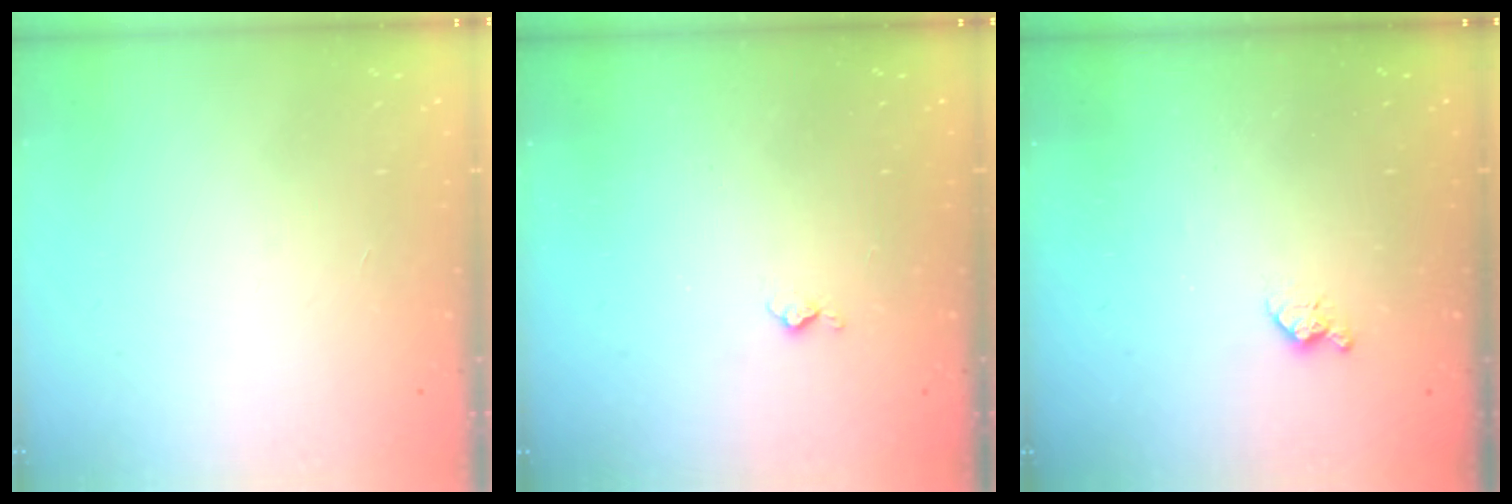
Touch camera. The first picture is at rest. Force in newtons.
{"total": 4.2, "press": 4.2, "slide": 0.4}
{"total": 4.7, "press": 4.7, "slide": 0.7}